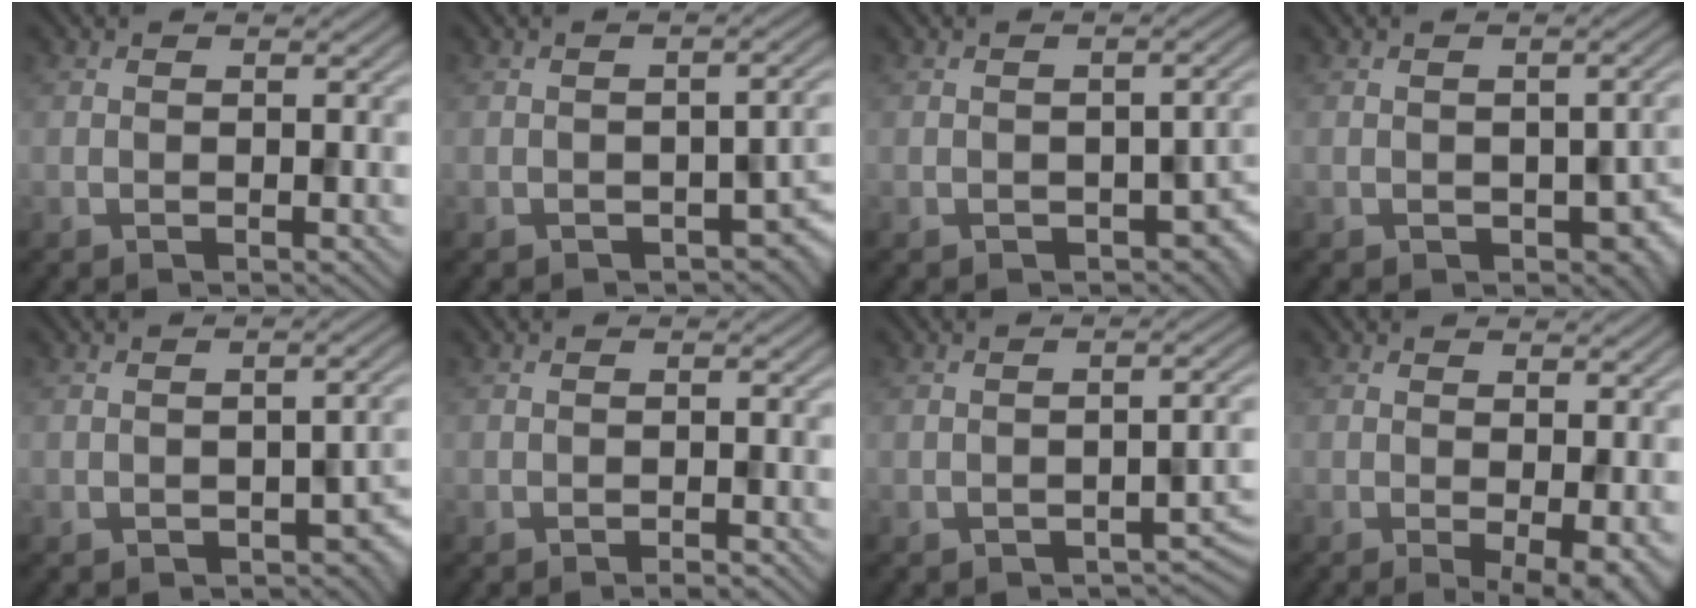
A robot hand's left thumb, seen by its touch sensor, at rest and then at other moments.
{"total": 4.5, "force": [-2.5, 2.1, 3.1], "torque": [-0.036, -0.009, -0.028]}
{"total": 5.2, "force": [-2.3, 3.0, 3.6], "torque": [-0.044, -0.016, -0.024]}
{"total": 5.1, "force": [-1.8, 3.3, 3.5], "torque": [-0.047, -0.018, -0.017]}
{"total": 4.7, "force": [-2.2, 2.6, 3.2], "torque": [-0.037, -0.012, -0.025]}
{"total": 0.8, "force": [-0.7, 0.0, 0.4], "torque": [-0.005, 0.002, -0.013]}
{"total": 3.0, "force": [-1.8, 1.1, 2.1], "torque": [-0.030, -0.002, -0.021]}
{"total": 3.5, "force": [-0.3, 0.9, 3.4], "torque": [-0.050, -0.008, -0.003]}